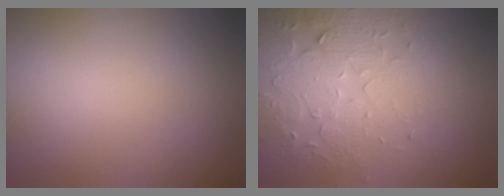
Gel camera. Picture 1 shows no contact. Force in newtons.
{"total": 4.1, "press": 3.5, "slide": 2.2}